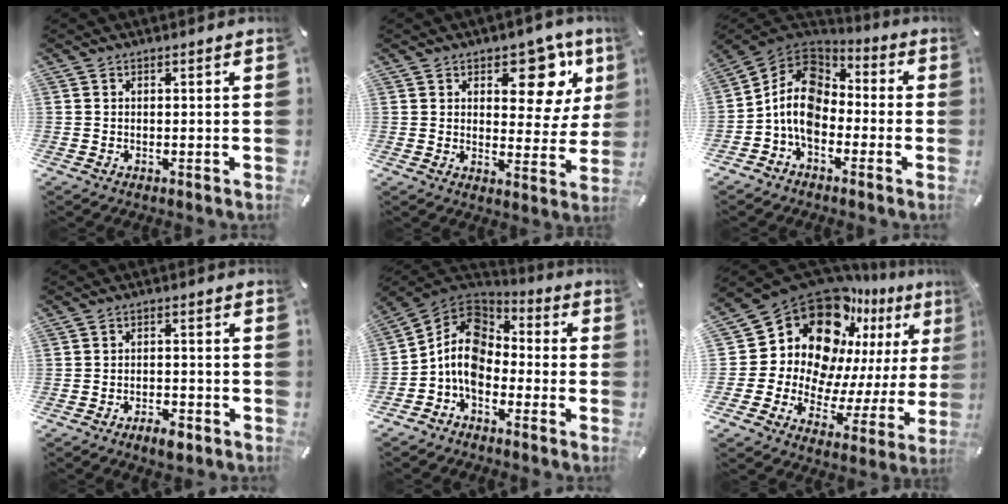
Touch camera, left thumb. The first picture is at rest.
{"total": 12.9, "force": [6.7, 7.1, 8.5], "torque": [-0.087, -0.045, 0.108]}
{"total": 11.6, "force": [-3.3, 8.6, 7.0], "torque": [-0.161, 0.023, -0.066]}
{"total": 4.2, "force": [-3.1, 1.8, 2.1], "torque": [-0.030, 0.019, -0.056]}
{"total": 10.7, "force": [-3.5, 7.9, 6.3], "torque": [-0.148, 0.020, -0.073]}
{"total": 19.2, "force": [11.4, 13.4, 7.8], "torque": [-0.118, -0.116, 0.215]}